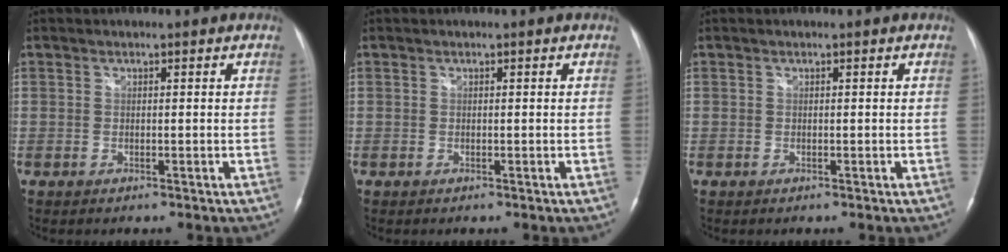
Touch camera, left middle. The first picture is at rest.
{"total": 0.0}
{"total": 0.0}